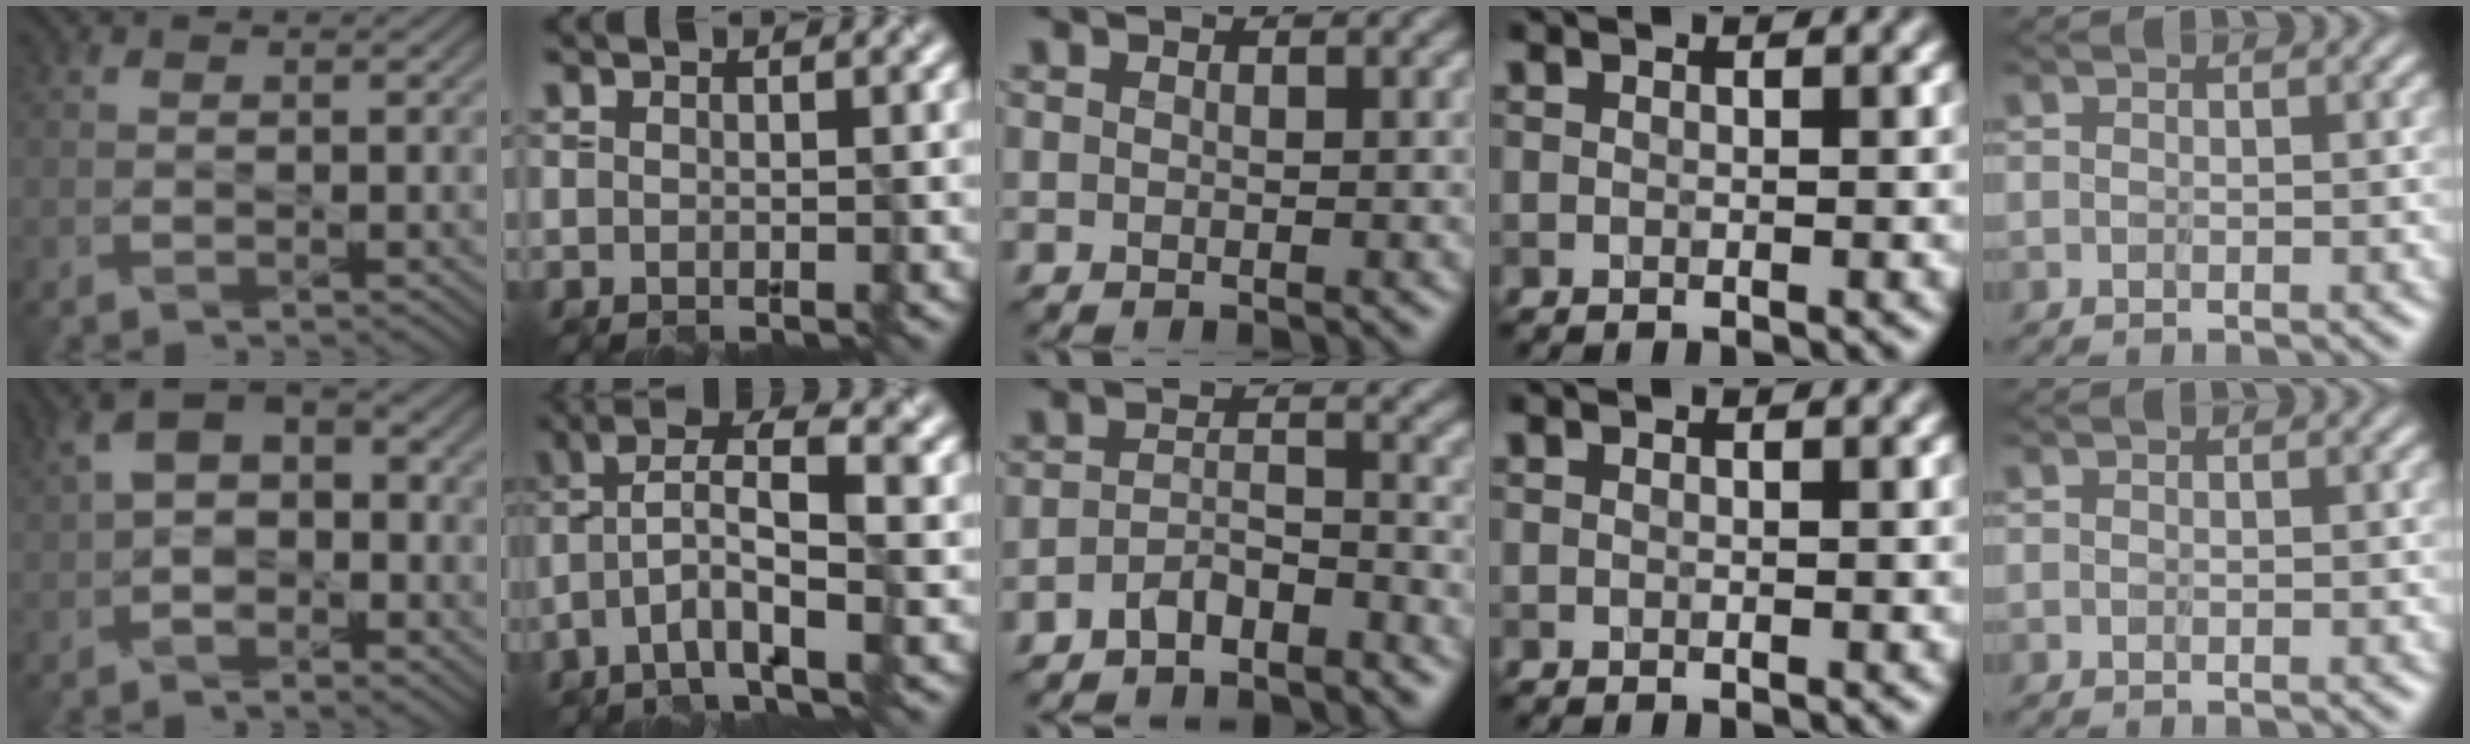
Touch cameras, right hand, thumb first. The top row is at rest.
{"thumb": {"total": 8.9, "force": [0.2, 5.6, 6.9], "torque": [-0.130, 0.002, -0.003]}, "index": {"total": 5.7, "force": [-1.6, 1.1, 5.3], "torque": [-0.102, 0.022, -0.039]}, "middle": {"total": 2.8, "force": [-2.6, 0.5, 0.9], "torque": [-0.024, 0.008, -0.056]}}